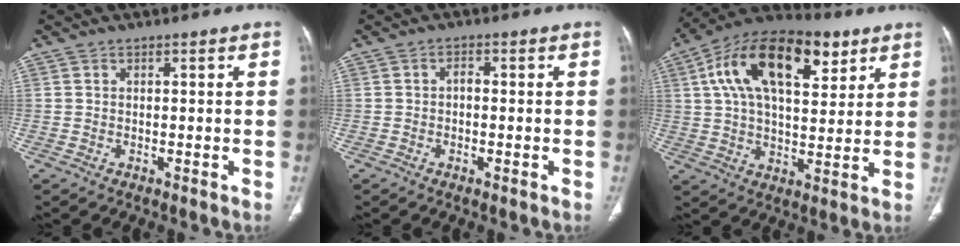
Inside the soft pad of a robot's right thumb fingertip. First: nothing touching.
{"total": 2.1, "force": [-0.3, 1.0, 1.8], "torque": [-0.028, 0.004, -0.008]}
{"total": 21.6, "force": [8.6, 10.9, 16.5], "torque": [-0.264, 0.003, 0.139]}